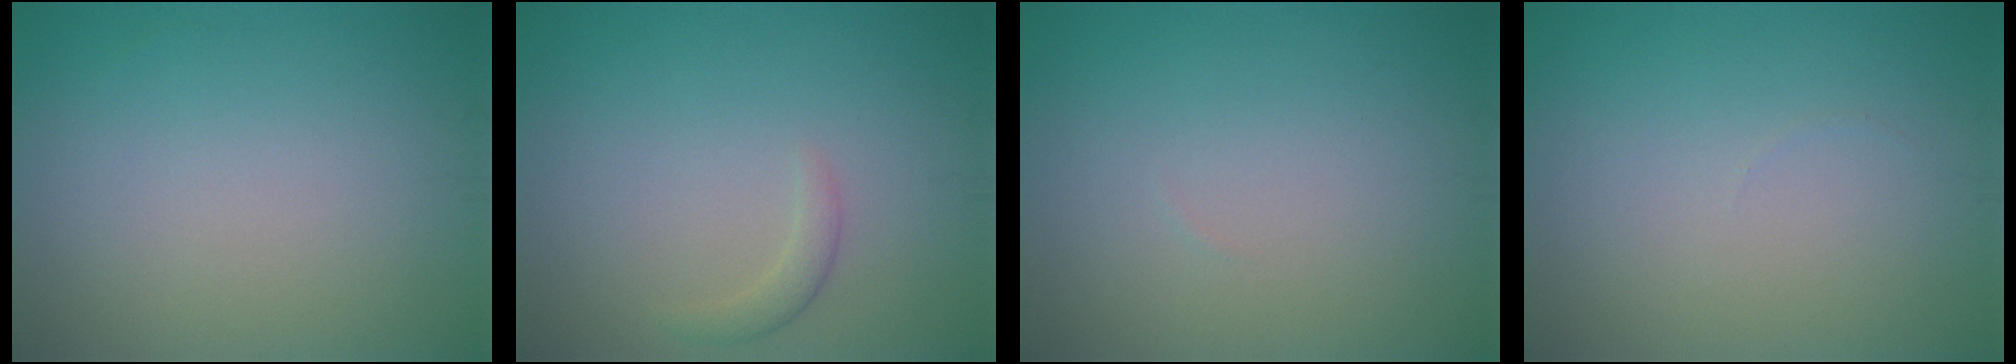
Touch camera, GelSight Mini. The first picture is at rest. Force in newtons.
{"total": 1.2, "press": 1.2, "slide": 0.1}
{"total": 0.0}
{"total": 0.0}